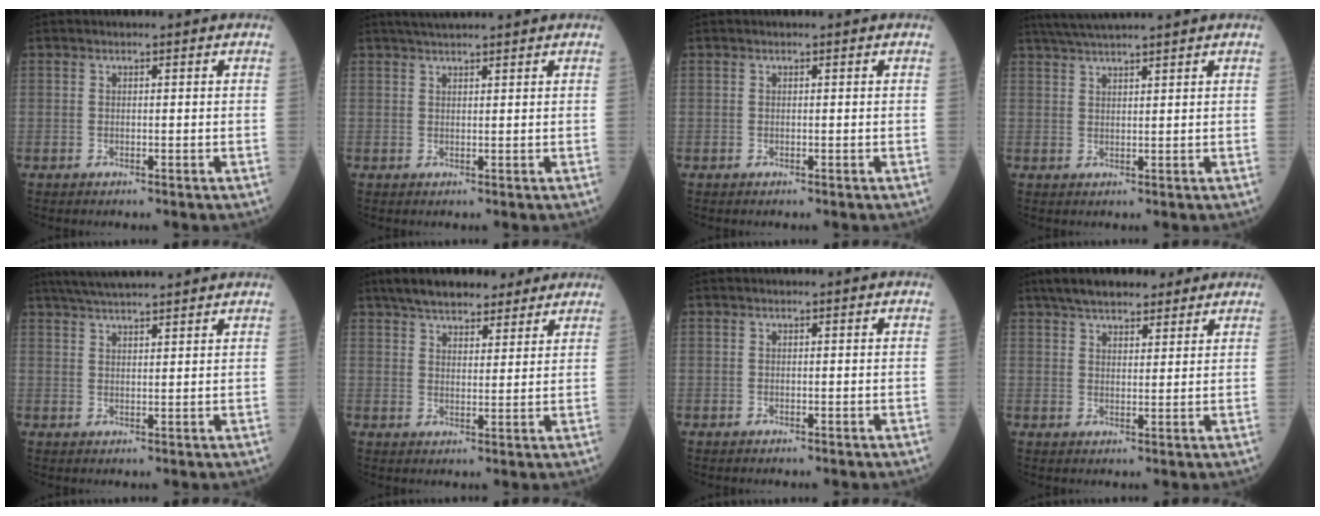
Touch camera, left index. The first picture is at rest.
{"total": 4.9, "force": [4.3, 0.1, 2.3], "torque": [-0.035, 0.031, 0.072]}
{"total": 0.0}
{"total": 7.3, "force": [6.4, -0.5, 3.5], "torque": [-0.060, 0.033, 0.108]}
{"total": 10.4, "force": [9.2, 0.8, 4.8], "torque": [-0.081, 0.034, 0.135]}
{"total": 13.1, "force": [10.6, 4.5, 6.1], "torque": [-0.085, 0.034, 0.157]}
{"total": 0.0}
{"total": 11.5, "force": [9.1, 3.8, 5.8], "torque": [-0.083, 0.034, 0.140]}